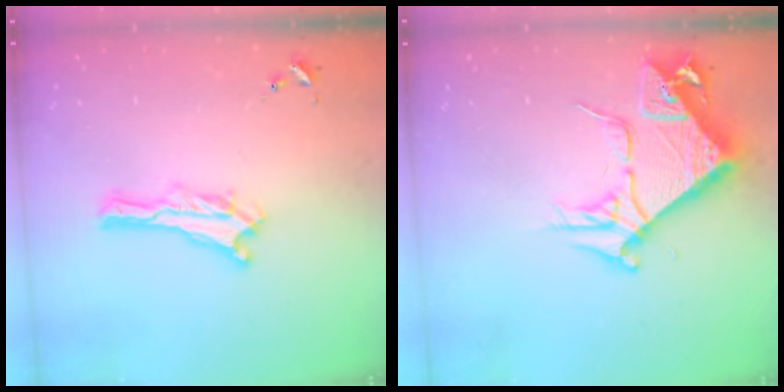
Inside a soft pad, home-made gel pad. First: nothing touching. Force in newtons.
{"total": 8.6, "press": 8.6, "slide": 1.0}